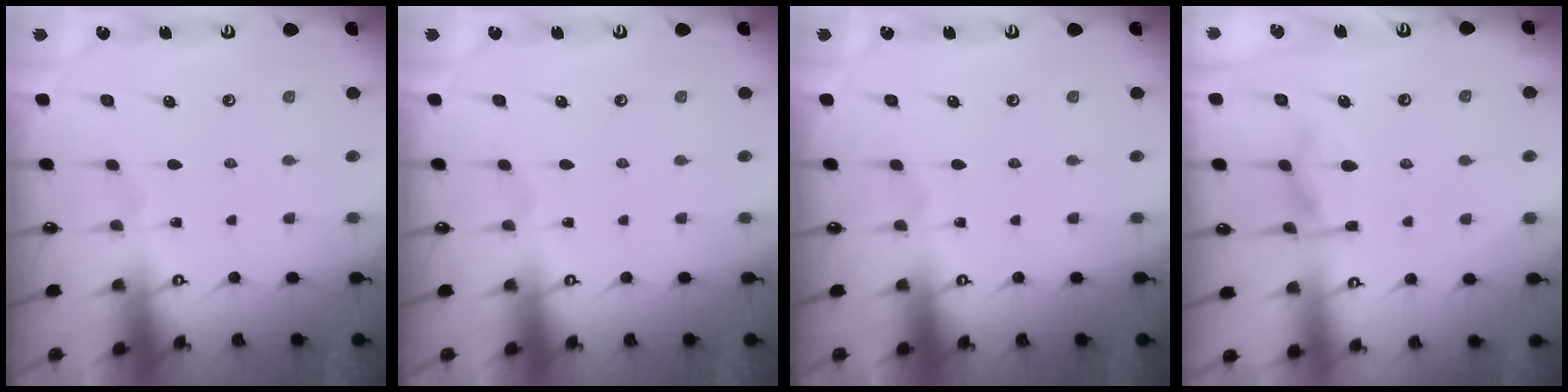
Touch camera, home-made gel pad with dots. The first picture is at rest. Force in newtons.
{"total": 0.0}
{"total": 0.0}
{"total": 5.2, "press": 5.0, "slide": 1.5}